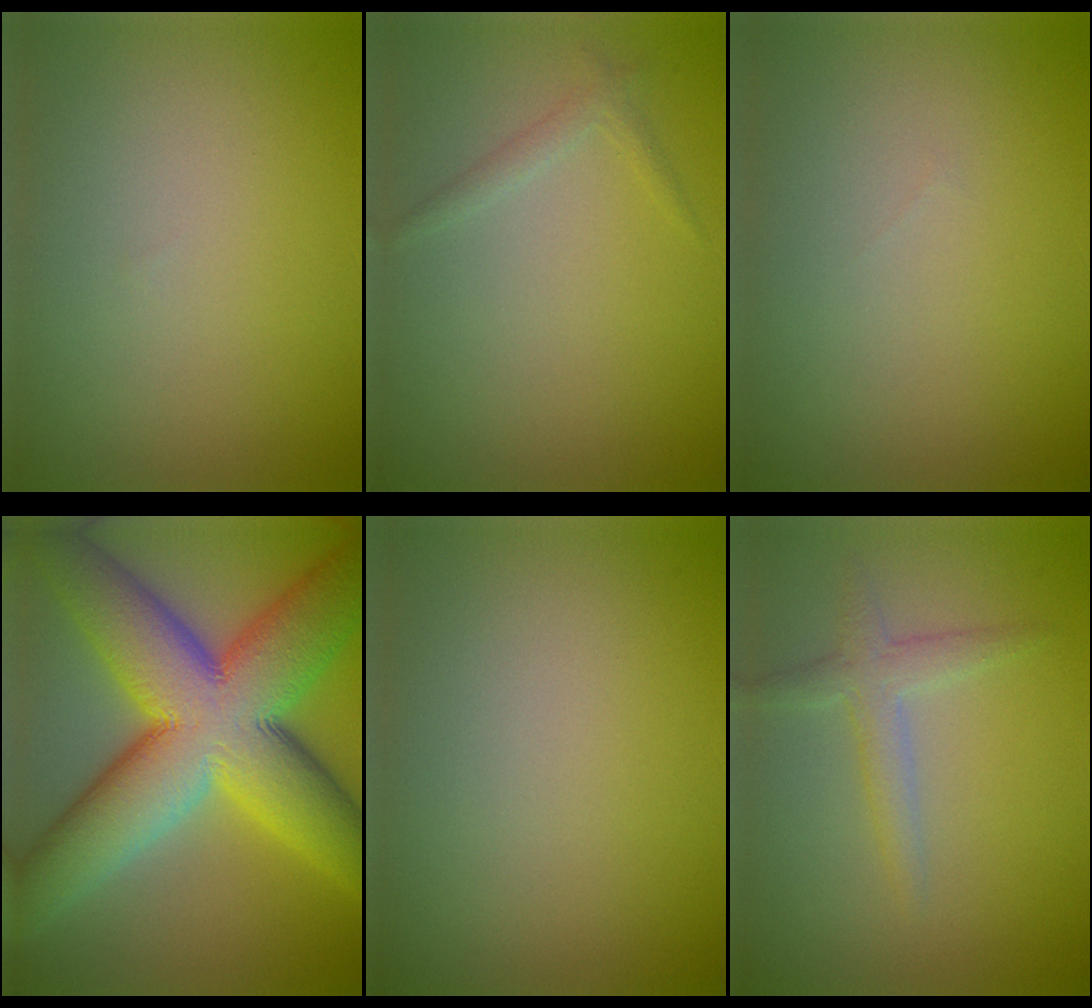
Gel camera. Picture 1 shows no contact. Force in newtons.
{"total": 1.1, "press": 1.1, "slide": 0.1}
{"total": 0.0}
{"total": 16.4, "press": 16.4, "slide": 0.5}
{"total": 0.0}
{"total": 2.2, "press": 2.2, "slide": 0.1}